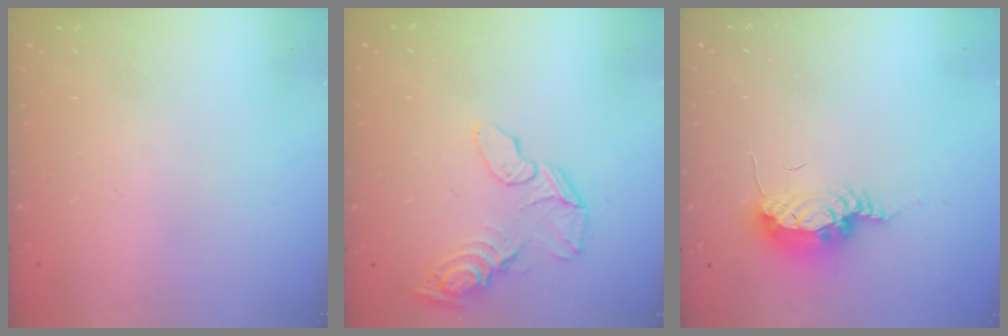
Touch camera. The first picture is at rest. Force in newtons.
{"total": 11.9, "press": 11.5, "slide": 2.8}
{"total": 14.8, "press": 10.1, "slide": 10.8}